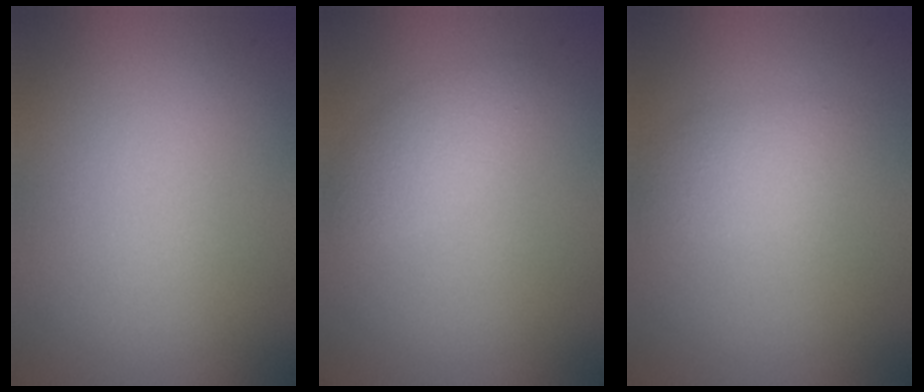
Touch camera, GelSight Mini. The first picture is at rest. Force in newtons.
{"total": 2.1, "press": 2.1, "slide": 0.1}
{"total": 2.2, "press": 2.2, "slide": 0.0}